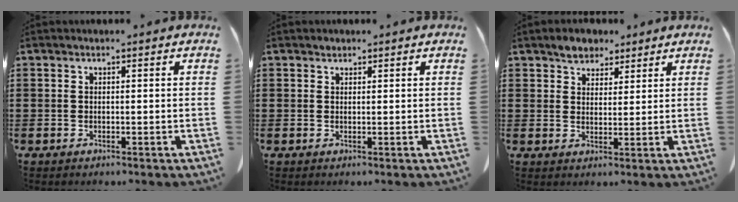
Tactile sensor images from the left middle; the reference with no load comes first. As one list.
[{"total": 0.6, "force": [0.5, 0.4, 0.1], "torque": [-0.004, 0.001, 0.009]}, {"total": 3.9, "force": [3.2, 2.1, 0.5], "torque": [-0.015, 0.003, 0.060]}]